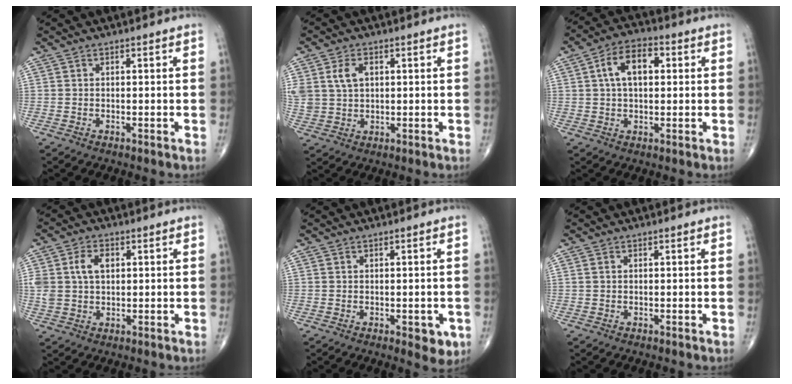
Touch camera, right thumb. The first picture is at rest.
{"total": 7.5, "force": [2.1, 5.3, 4.8], "torque": [-0.102, 0.001, 0.049]}
{"total": 8.8, "force": [1.9, 5.0, 7.0], "torque": [-0.114, 0.019, 0.028]}
{"total": 6.7, "force": [1.6, 4.4, 4.7], "torque": [-0.092, 0.006, 0.034]}
{"total": 4.0, "force": [-1.2, 2.0, 3.3], "torque": [-0.021, -0.005, -0.011]}
{"total": 0.7, "force": [0.1, 0.5, 0.4], "torque": [-0.009, 0.001, 0.002]}